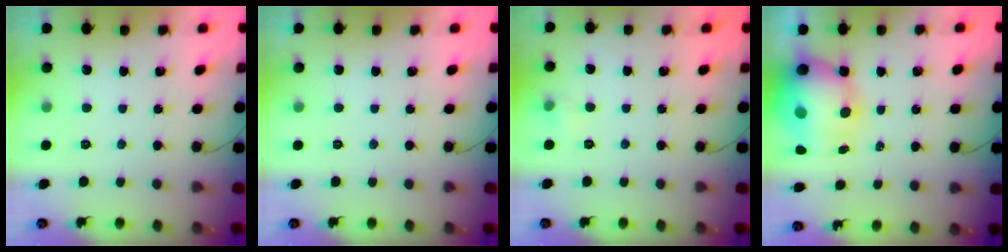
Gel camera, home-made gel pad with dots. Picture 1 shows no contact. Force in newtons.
{"total": 0.0}
{"total": 3.6, "press": 3.4, "slide": 1.1}
{"total": 12.9, "press": 12.5, "slide": 3.4}